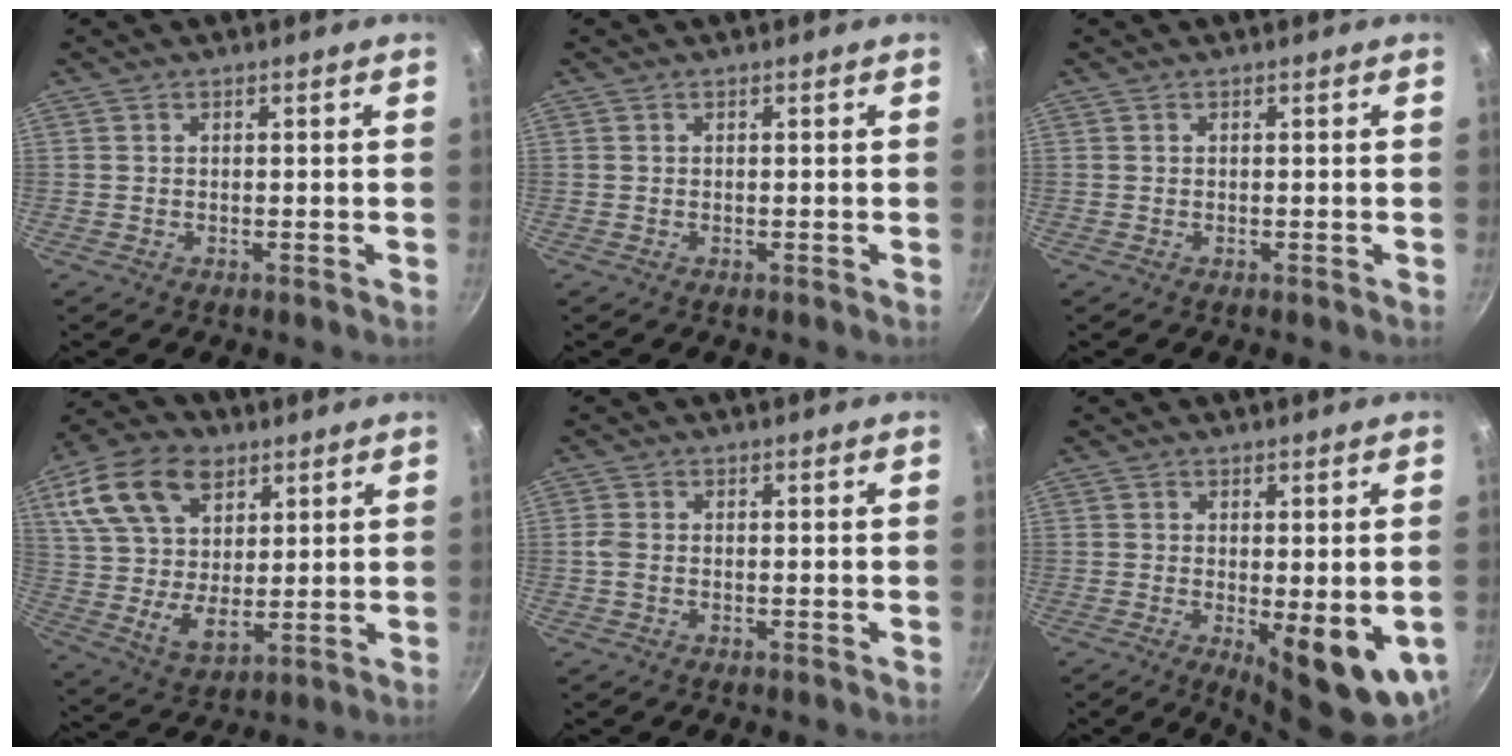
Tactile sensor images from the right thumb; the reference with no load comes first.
{"total": 0.0}
{"total": 0.0}
{"total": 18.8, "force": [8.5, 12.0, 11.7], "torque": [-0.199, -0.016, 0.156]}
{"total": 1.5, "force": [-0.3, 0.9, 1.2], "torque": [-0.033, 0.003, -0.009]}
{"total": 10.3, "force": [-1.9, 3.5, 9.6], "torque": [-0.110, -0.011, -0.013]}